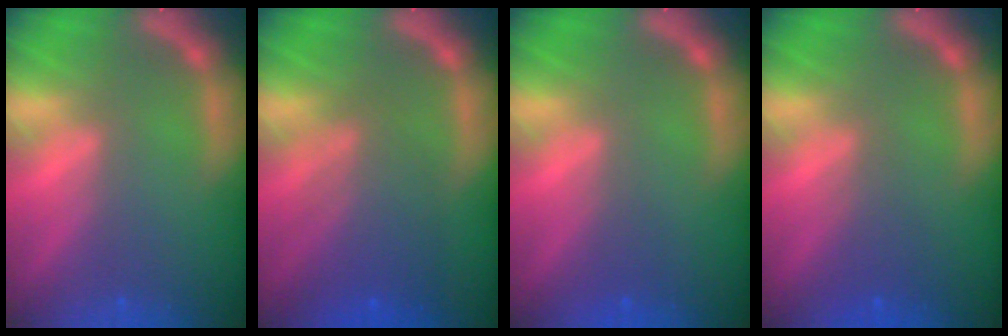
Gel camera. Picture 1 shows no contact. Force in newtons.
{"total": 5.5}
{"total": 0.9}
{"total": 2.0}